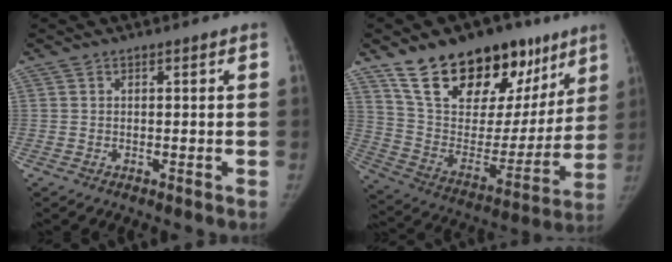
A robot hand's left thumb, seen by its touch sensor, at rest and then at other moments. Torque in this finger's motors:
{"motor_torque": [1.99, 2.03, 1.41, -1.36, 0.47]}